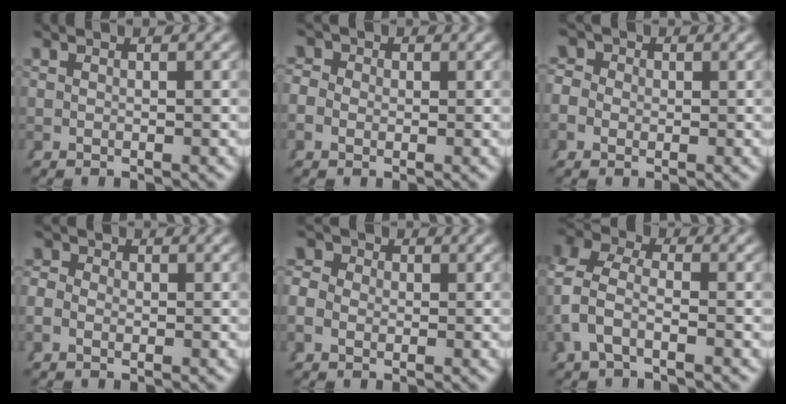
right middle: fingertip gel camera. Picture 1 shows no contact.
{"total": 3.9, "force": [0.7, 3.5, 1.5], "torque": [-0.028, 0.012, -0.007]}
{"total": 5.1, "force": [1.0, 4.5, 2.0], "torque": [-0.039, 0.014, -0.004]}
{"total": 2.2, "force": [0.1, 2.0, 0.8], "torque": [-0.014, 0.005, -0.012]}
{"total": 5.6, "force": [1.3, 4.9, 2.4], "torque": [-0.046, 0.015, 0.001]}
{"total": 4.9, "force": [0.3, 3.9, 3.0], "torque": [-0.093, -0.011, 0.003]}